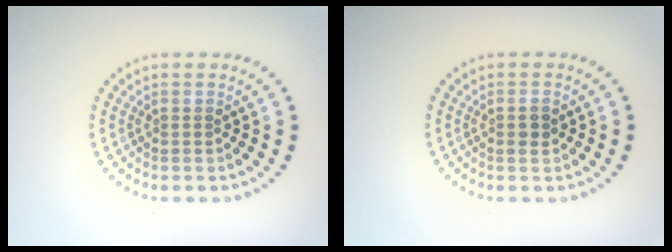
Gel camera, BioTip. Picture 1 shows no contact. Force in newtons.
{"total": 1.1, "press": 1.1, "slide": 0.2}